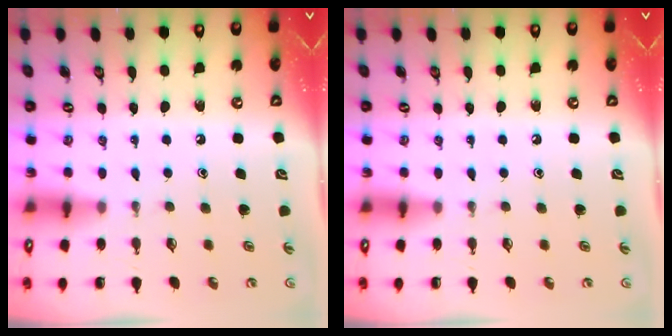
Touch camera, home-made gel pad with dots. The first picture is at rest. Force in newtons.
{"total": 0.0}